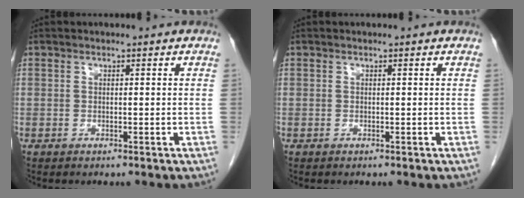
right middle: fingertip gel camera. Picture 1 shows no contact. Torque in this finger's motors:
{"motor_torque": [-0.02, 0.00, 0.00, 0.00]}